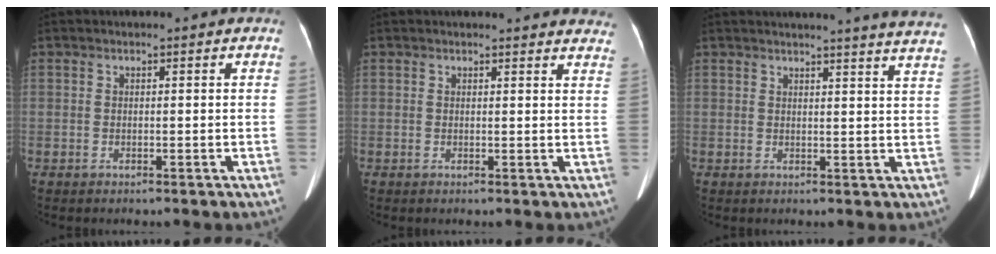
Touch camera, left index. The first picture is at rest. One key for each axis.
{"total": 11.4, "fx": 11.0, "fy": 2.0, "fz": 2.2, "tx": 0.006, "ty": -0.029, "tz": 0.094}
{"total": 14.7, "fx": 13.9, "fy": -1.0, "fz": 4.4, "tx": -0.056, "ty": -0.065, "tz": 0.143}